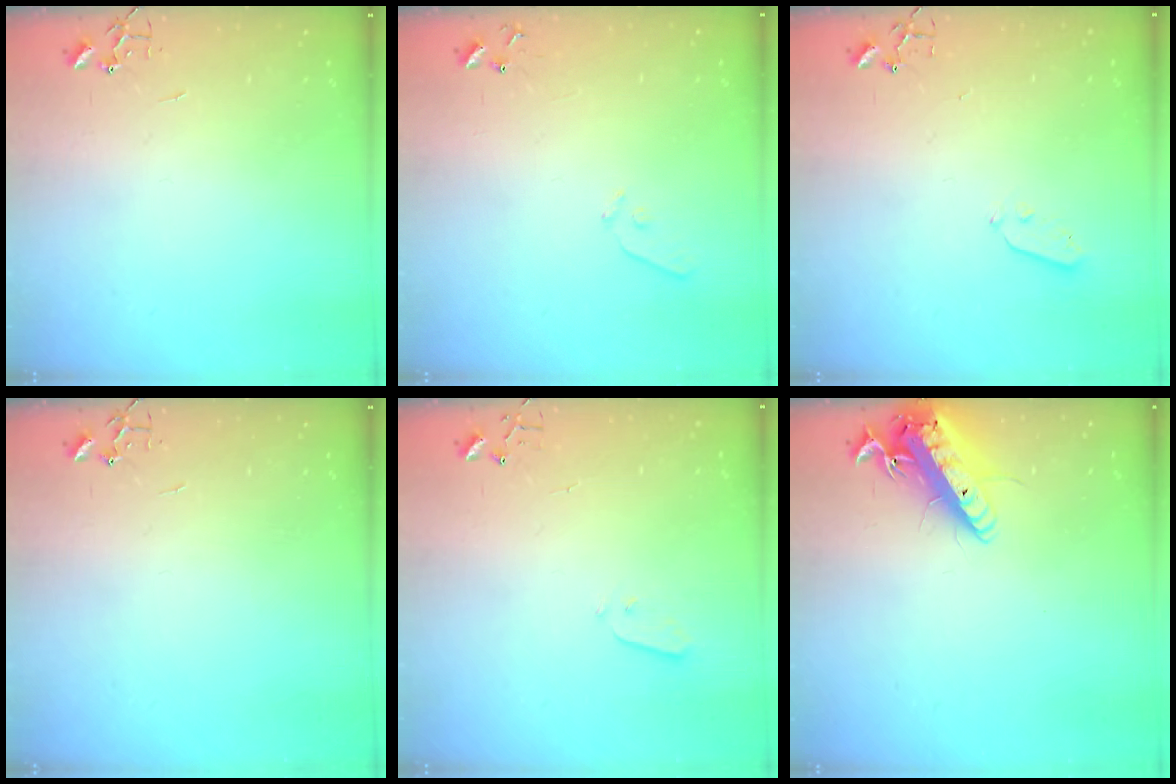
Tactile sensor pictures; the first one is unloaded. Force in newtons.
{"total": 6.2, "press": 6.2, "slide": 0.5}
{"total": 3.0, "press": 3.0, "slide": 0.4}
{"total": 0.0}
{"total": 2.9, "press": 2.9, "slide": 0.1}
{"total": 16.3, "press": 16.0, "slide": 3.0}